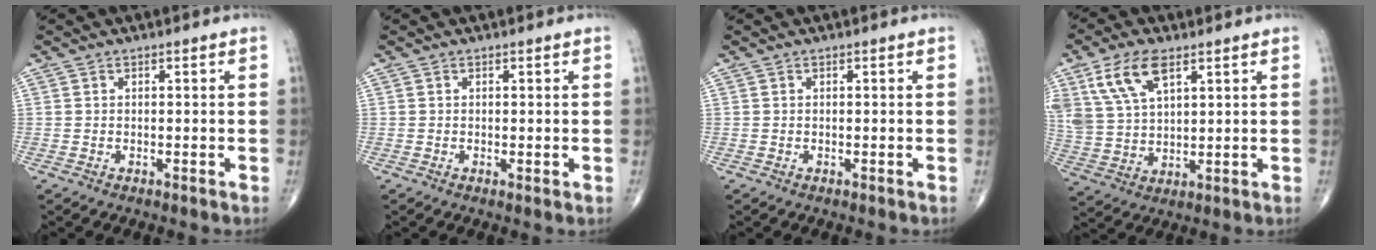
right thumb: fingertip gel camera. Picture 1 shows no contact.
{"total": 0.6, "force": [0.0, 0.1, 0.6], "torque": [-0.013, -0.004, -0.001]}
{"total": 0.0}
{"total": 11.1, "force": [5.8, 5.5, 7.8], "torque": [-0.154, -0.011, 0.121]}